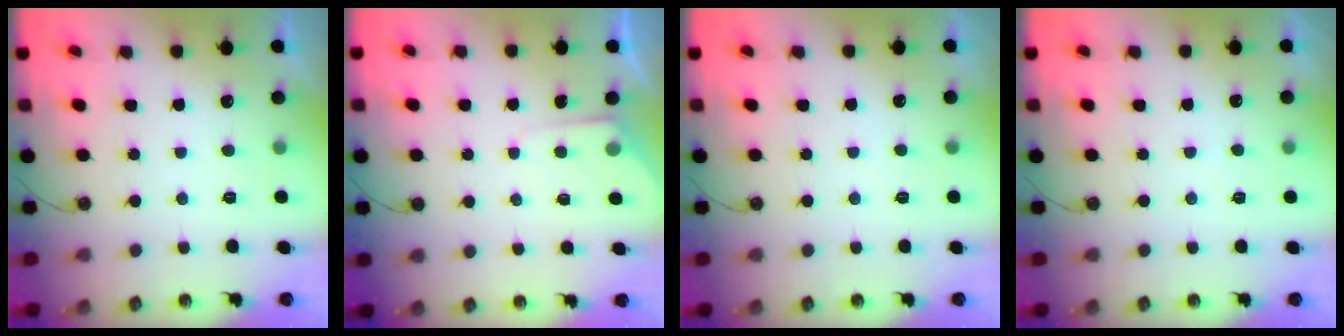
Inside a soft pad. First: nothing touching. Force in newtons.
{"total": 3.8, "press": 3.7, "slide": 0.5}
{"total": 2.9, "press": 2.9, "slide": 0.4}
{"total": 2.0, "press": 2.0, "slide": 0.3}